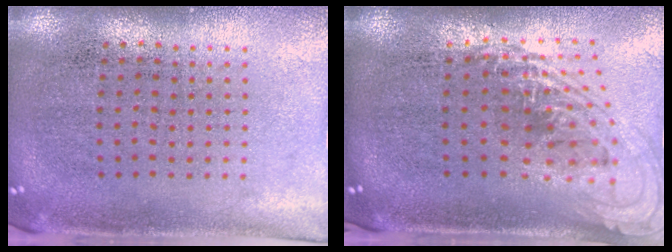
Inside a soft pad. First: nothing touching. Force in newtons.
{"total": 2.2, "press": 1.6, "slide": 1.5}